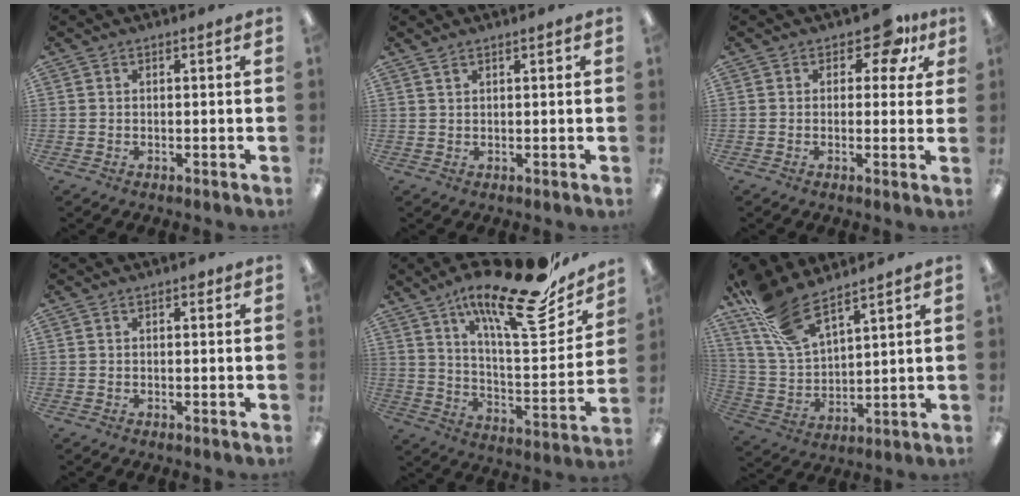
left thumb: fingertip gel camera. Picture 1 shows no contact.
{"total": 1.3, "force": [0.9, 0.6, 0.7], "torque": [-0.016, 0.002, 0.017]}
{"total": 7.6, "force": [4.1, 4.1, 4.9], "torque": [-0.056, -0.020, 0.065]}
{"total": 0.7, "force": [0.4, 0.4, 0.4], "torque": [0.000, 0.000, 0.004]}
{"total": 24.4, "force": [17.7, 5.9, 15.7], "torque": [-0.246, -0.116, 0.285]}
{"total": 14.2, "force": [11.1, 4.9, 7.4], "torque": [-0.180, -0.052, 0.206]}